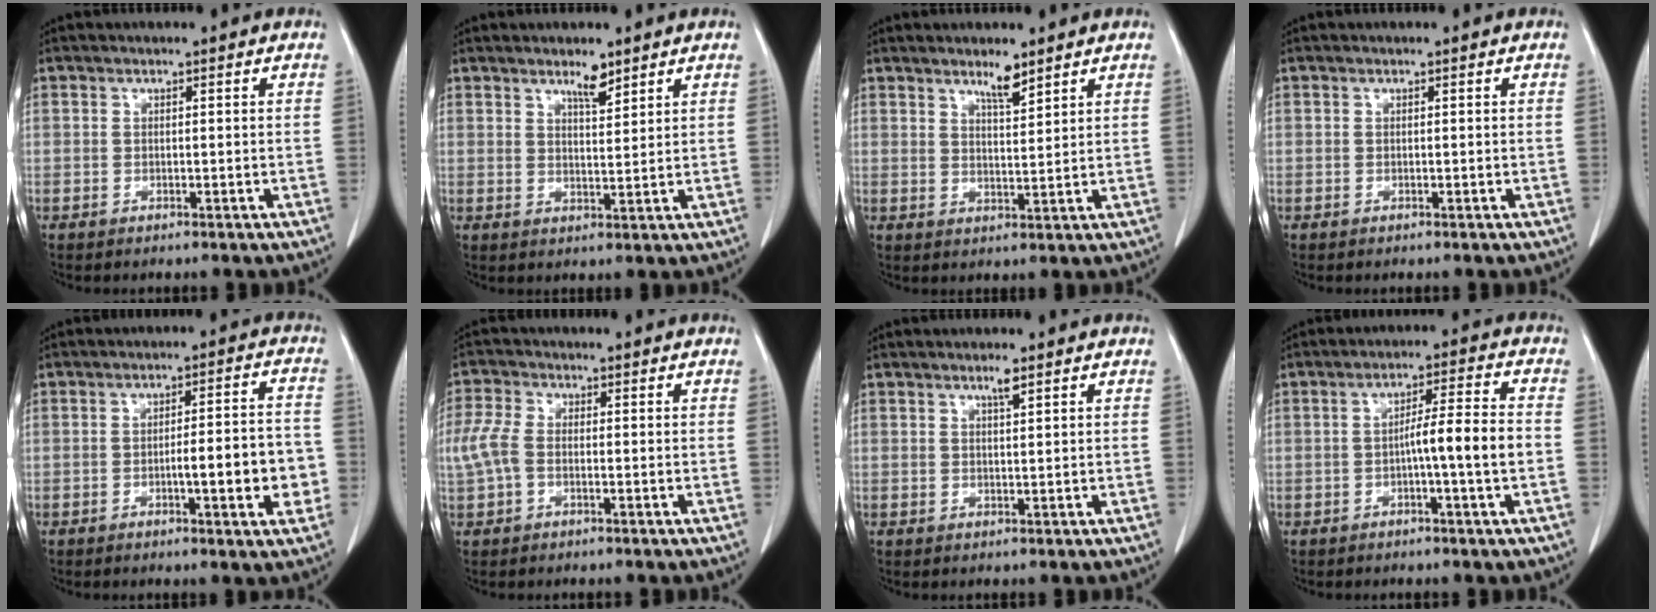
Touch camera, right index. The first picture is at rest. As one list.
[{"total": 3.4, "force": [2.6, 0.7, 2.0], "torque": [-0.035, -0.003, 0.046]}, {"total": 3.7, "force": [2.9, 0.5, 2.1], "torque": [-0.039, -0.005, 0.053]}, {"total": 0.0}, {"total": 9.0, "force": [-2.3, 1.5, 8.6], "torque": [-0.113, 0.015, -0.027]}, {"total": 5.1, "force": [-0.5, 3.1, 4.0], "torque": [-0.120, 0.017, -0.014]}, {"total": 1.6, "force": [1.1, 0.0, 1.2], "torque": [-0.021, -0.002, 0.020]}, {"total": 7.0, "force": [-1.5, -0.5, 6.8], "torque": [-0.107, 0.011, -0.024]}]